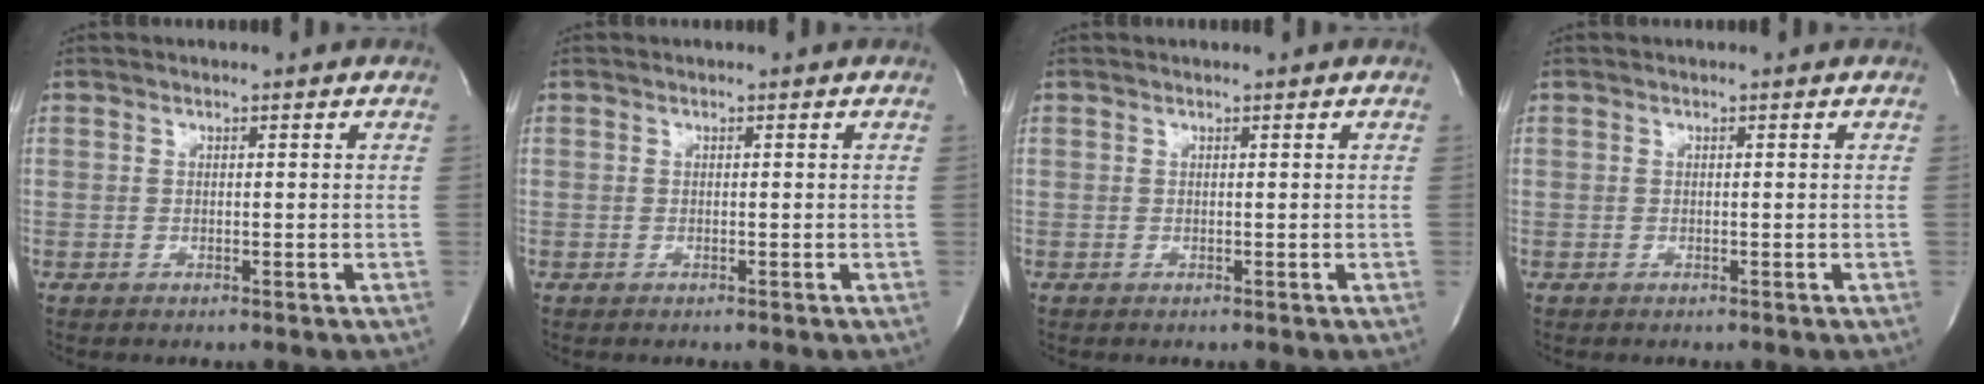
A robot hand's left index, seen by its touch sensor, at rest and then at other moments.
{"total": 0.0}
{"total": 0.0}
{"total": 0.0}